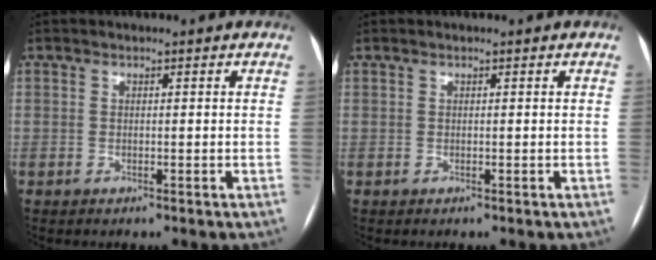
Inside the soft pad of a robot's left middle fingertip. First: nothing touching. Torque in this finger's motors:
{"motor_torque": [0.01, 0.00, -0.25, -0.21]}